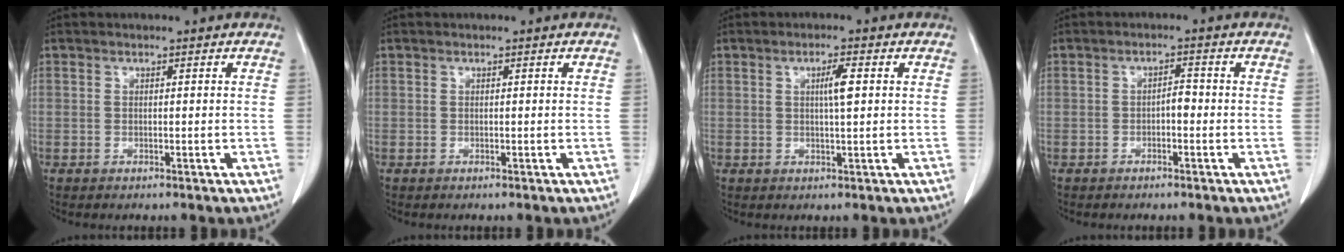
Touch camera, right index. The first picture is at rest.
{"total": 0.0}
{"total": 3.3, "force": [0.7, 0.2, 3.2], "torque": [-0.053, 0.000, 0.012]}
{"total": 1.9, "force": [-0.5, 0.7, 1.6], "torque": [-0.021, 0.005, -0.010]}